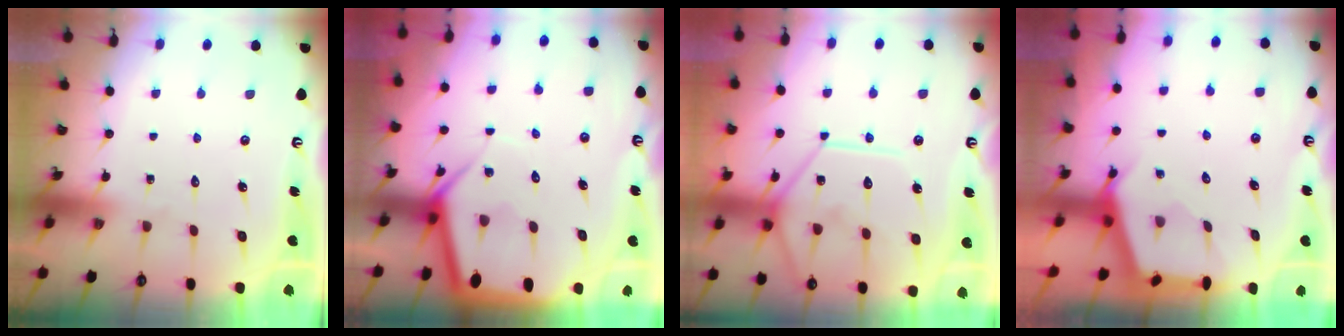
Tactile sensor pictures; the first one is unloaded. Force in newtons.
{"total": 8.8, "press": 8.8, "slide": 0.8}
{"total": 14.1, "press": 14.0, "slide": 1.5}
{"total": 2.7, "press": 2.7, "slide": 0.4}